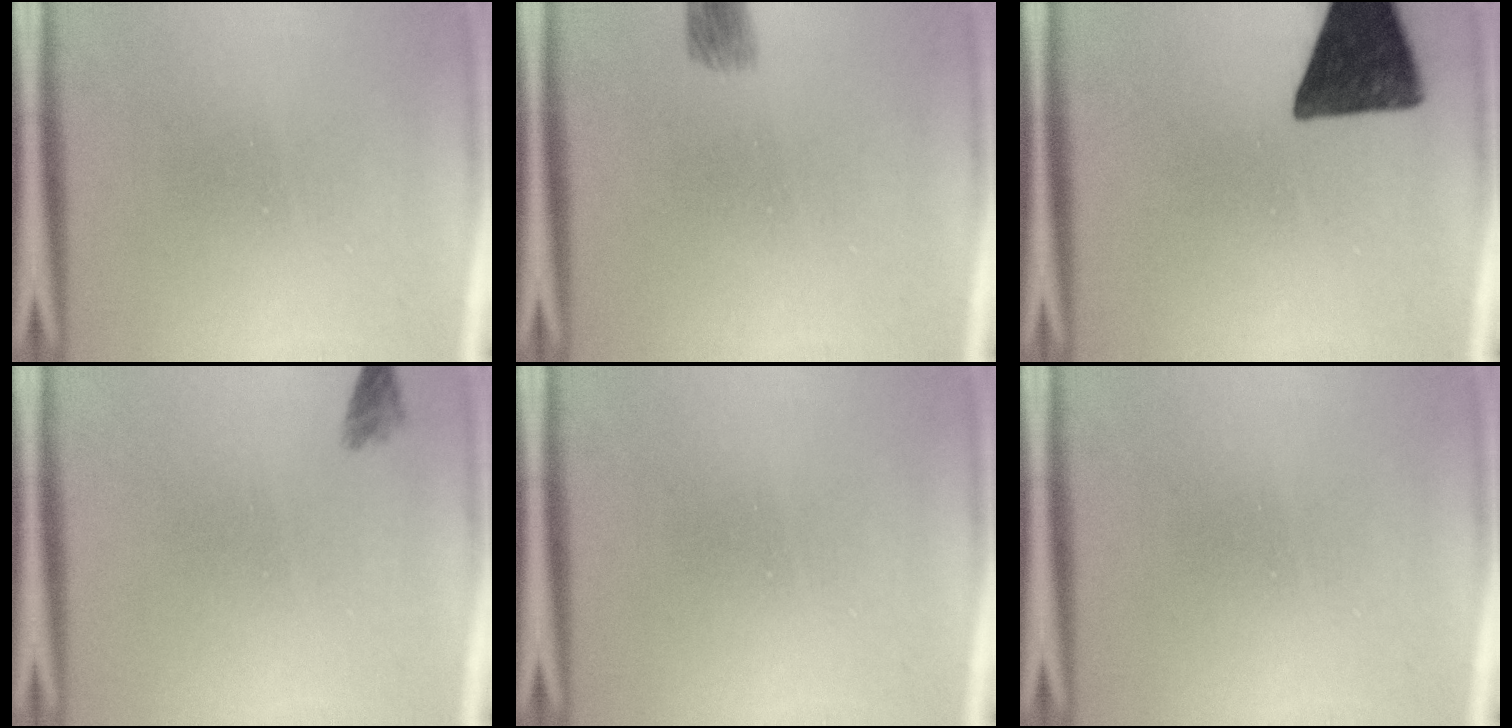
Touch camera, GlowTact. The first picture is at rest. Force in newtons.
{"total": 3.4}
{"total": 13.0}
{"total": 1.6}
{"total": 0.0}
{"total": 0.0}